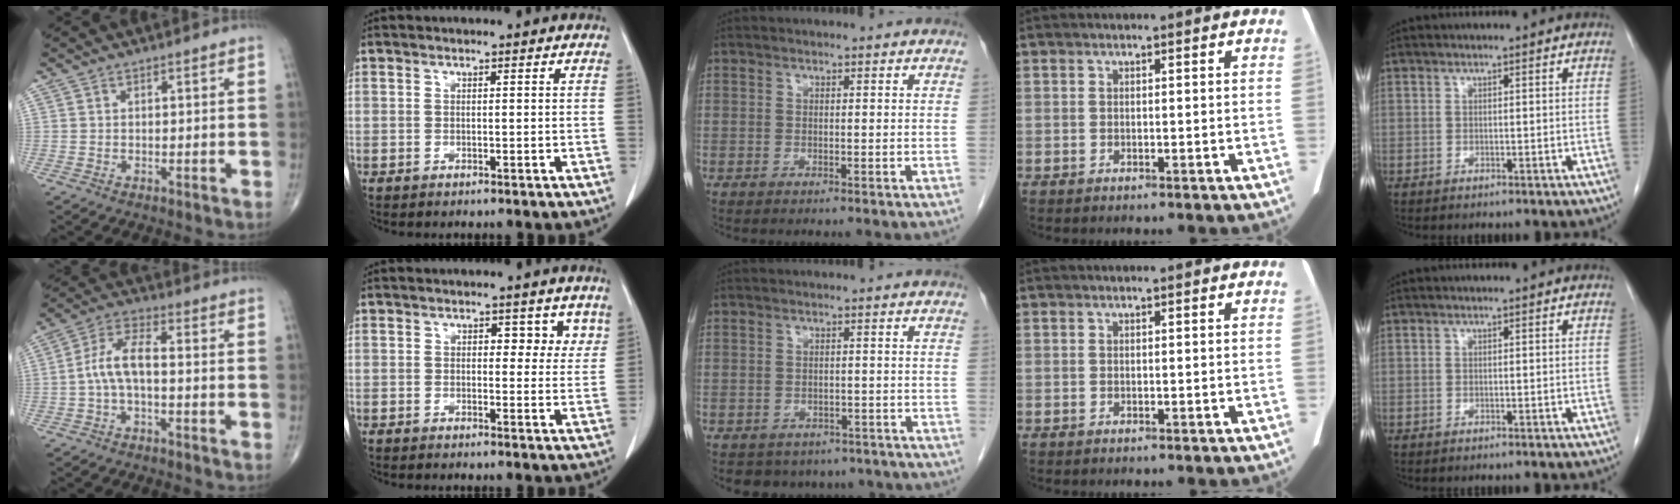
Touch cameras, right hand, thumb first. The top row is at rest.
{"thumb": {"total": 6.9, "force": [-1.2, 2.7, 6.2], "torque": [-0.127, 0.032, -0.031]}, "index": {"total": 3.8, "force": [1.9, 2.4, 2.2], "torque": [-0.004, 0.001, 0.018]}, "middle": {"total": 8.4, "force": [-6.8, 4.9, 1.2], "torque": [-0.008, 0.009, -0.071]}}